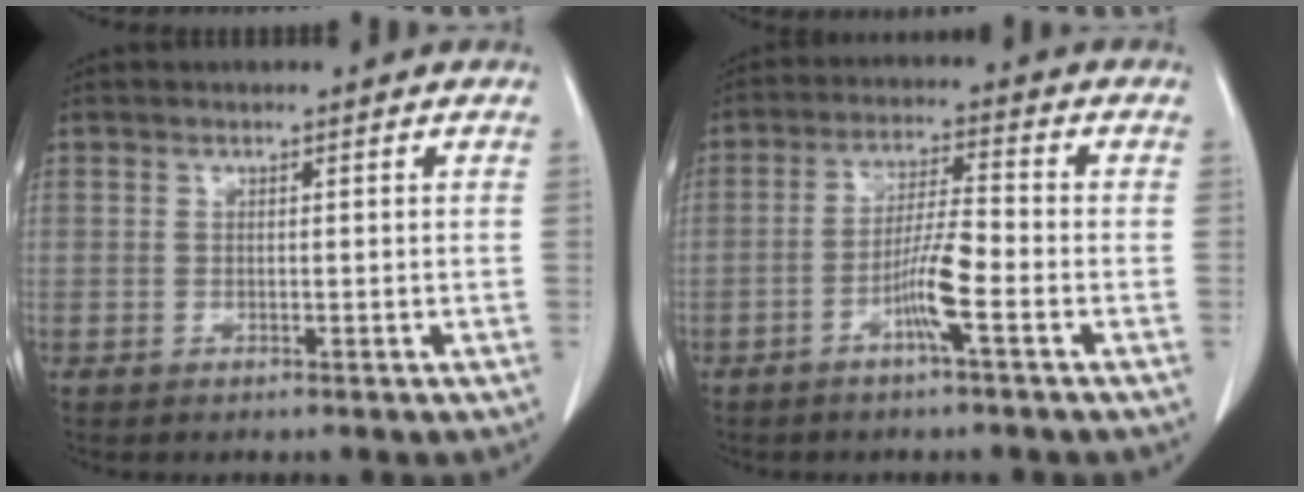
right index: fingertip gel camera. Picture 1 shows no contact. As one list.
[{"total": 6.3, "force": [-2.7, 0.0, 5.7], "torque": [-0.112, 0.003, -0.052]}]